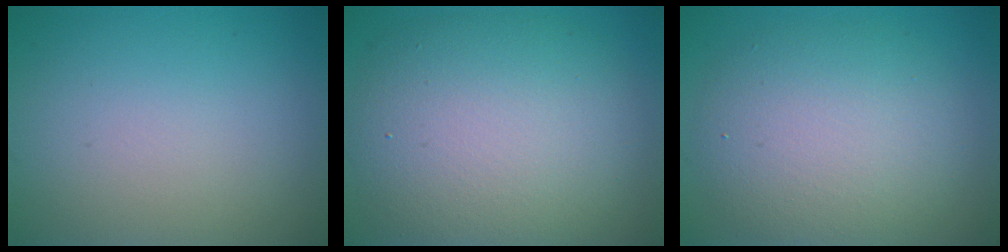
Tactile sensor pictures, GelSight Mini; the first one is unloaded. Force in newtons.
{"total": 9.9, "press": 9.8, "slide": 0.9}
{"total": 7.1, "press": 7.0, "slide": 0.6}